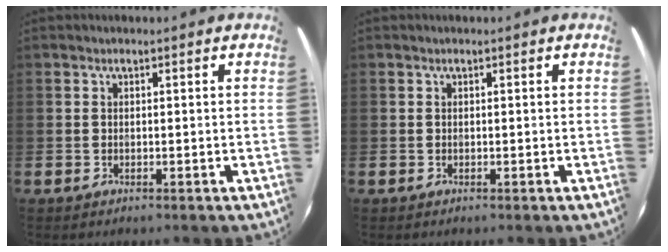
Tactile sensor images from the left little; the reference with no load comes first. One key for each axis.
{"total": 0.0}